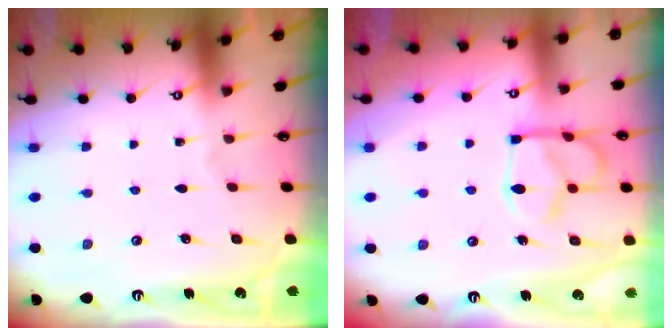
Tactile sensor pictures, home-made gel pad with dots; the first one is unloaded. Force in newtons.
{"total": 11.4, "press": 11.3, "slide": 1.1}